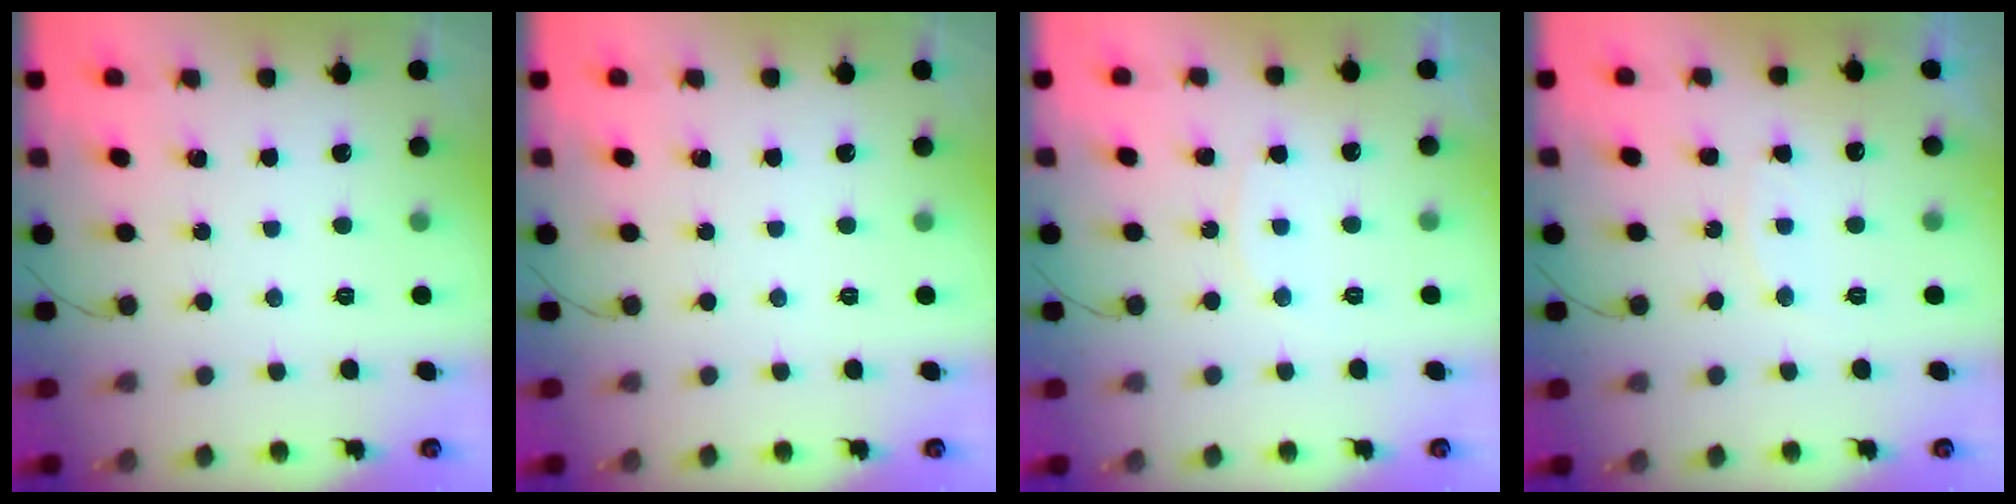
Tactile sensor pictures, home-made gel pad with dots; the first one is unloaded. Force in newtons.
{"total": 0.0}
{"total": 5.6, "press": 5.6, "slide": 0.5}
{"total": 5.1, "press": 5.1, "slide": 0.5}